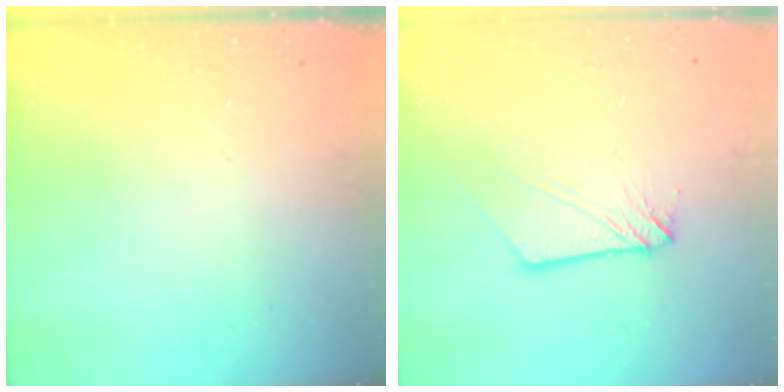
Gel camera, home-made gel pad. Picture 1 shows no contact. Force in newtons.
{"total": 3.6, "press": 3.6, "slide": 0.3}